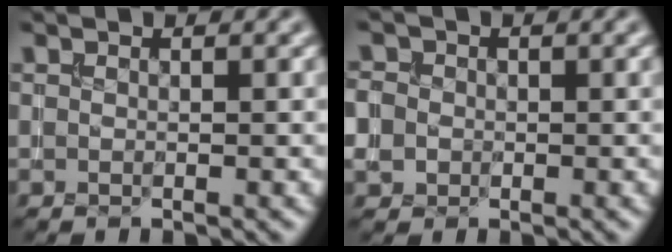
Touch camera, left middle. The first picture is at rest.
{"total": 3.4, "force": [-0.3, 3.2, 1.3], "torque": [-0.024, 0.017, -0.024]}